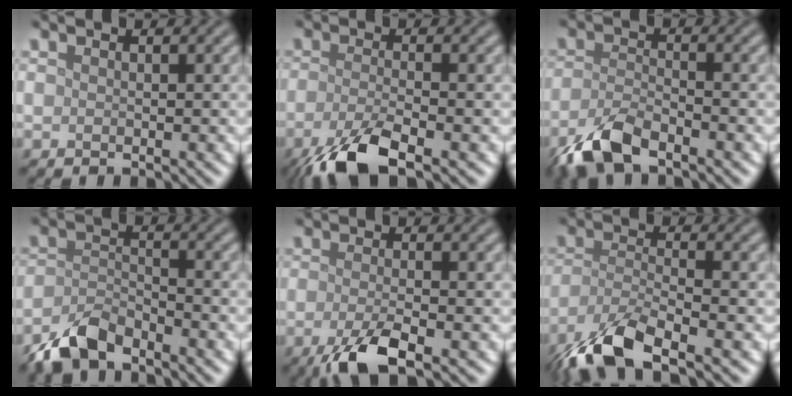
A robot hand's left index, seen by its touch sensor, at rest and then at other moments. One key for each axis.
{"total": 6.1, "fx": -3.6, "fy": 1.7, "fz": 4.6, "tx": -0.086, "ty": -0.009, "tz": -0.076}
{"total": 4.9, "fx": -3.7, "fy": 1.5, "fz": 2.8, "tx": -0.062, "ty": -0.009, "tz": -0.079}
{"total": 4.1, "fx": -3.4, "fy": 1.4, "fz": 1.7, "tx": -0.034, "ty": 0.000, "tz": -0.076}
{"total": 4.5, "fx": -2.4, "fy": 1.2, "fz": 3.7, "tx": -0.066, "ty": -0.005, "tz": -0.053}
{"total": 7.3, "fx": -5.0, "fy": 2.2, "fz": 4.9, "tx": -0.095, "ty": -0.010, "tz": -0.102}